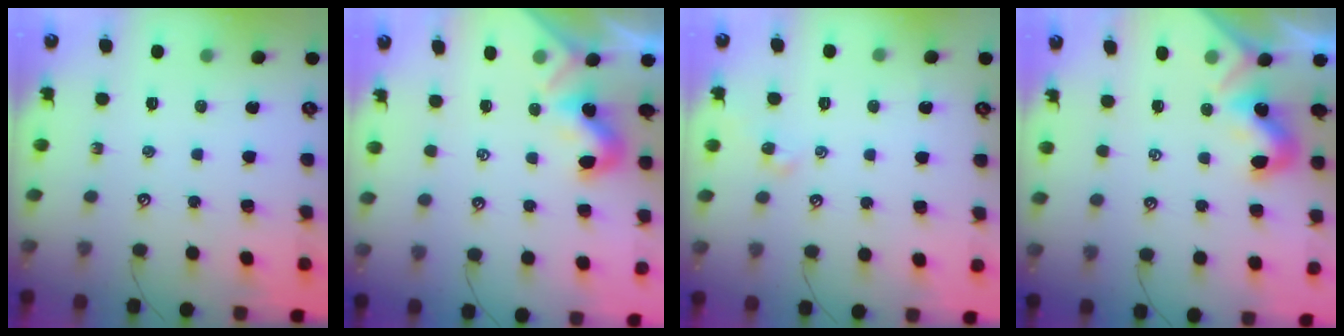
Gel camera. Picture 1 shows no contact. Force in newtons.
{"total": 1.8, "press": 1.8, "slide": 0.4}
{"total": 2.1, "press": 2.0, "slide": 0.6}
{"total": 2.0, "press": 1.9, "slide": 0.4}